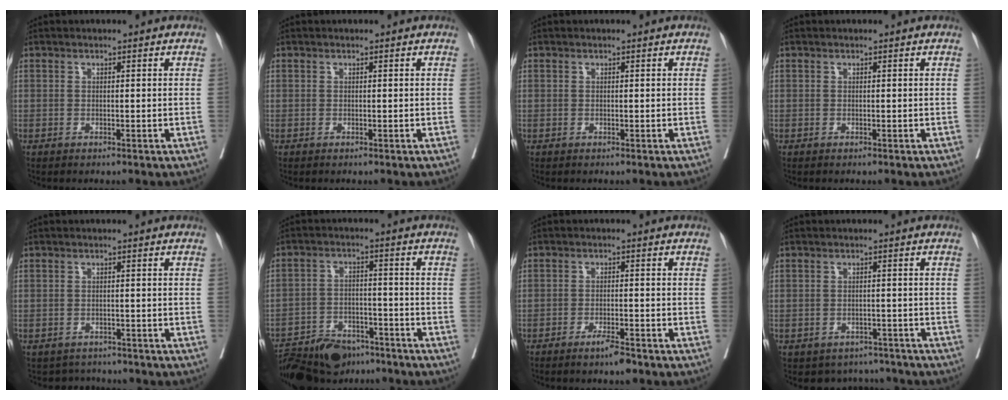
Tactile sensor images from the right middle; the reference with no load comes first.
{"total": 0.0}
{"total": 0.0}
{"total": 0.0}
{"total": 2.8, "force": [-2.5, 1.1, -0.5], "torque": [0.005, 0.003, -0.038]}
{"total": 13.3, "force": [-11.3, 5.2, 4.6], "torque": [-0.078, -0.001, -0.173]}
{"total": 3.2, "force": [-2.4, 0.2, 2.2], "torque": [-0.038, -0.002, -0.042]}
{"total": 5.2, "force": [-4.4, 2.7, 0.0], "torque": [0.015, 0.017, -0.053]}